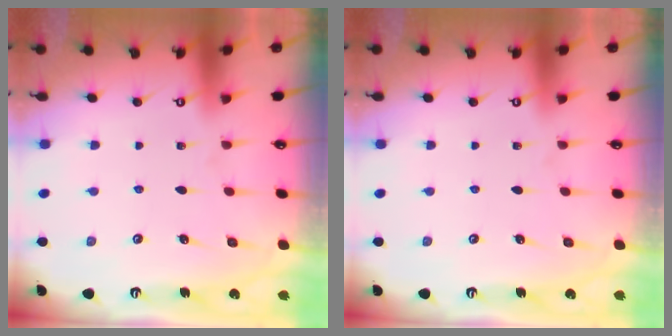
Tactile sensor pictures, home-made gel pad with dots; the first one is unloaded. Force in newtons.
{"total": 0.0}